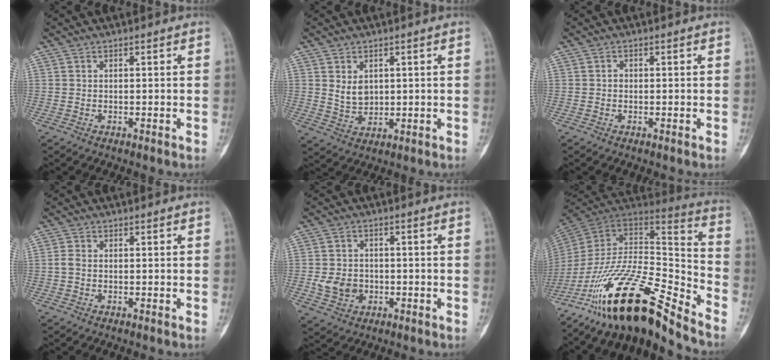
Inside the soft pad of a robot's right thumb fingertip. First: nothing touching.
{"total": 4.6, "force": [1.2, 3.5, 2.8], "torque": [-0.028, -0.014, 0.033]}
{"total": 0.8, "force": [-0.1, 0.8, 0.3], "torque": [0.001, 0.003, -0.002]}
{"total": 1.6, "force": [-0.2, 1.2, 1.1], "torque": [-0.021, 0.000, -0.010]}
{"total": 6.2, "force": [-1.3, 5.2, 3.2], "torque": [-0.036, 0.010, -0.016]}
{"total": 26.0, "force": [-18.9, 7.1, 16.4], "torque": [-0.272, 0.091, -0.331]}